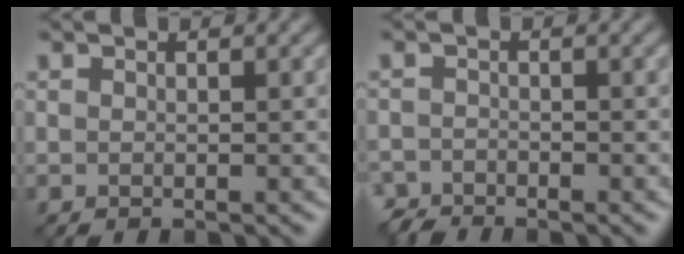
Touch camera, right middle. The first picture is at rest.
{"total": 1.8, "force": [-1.6, 0.3, -0.5], "torque": [0.014, -0.002, -0.039]}